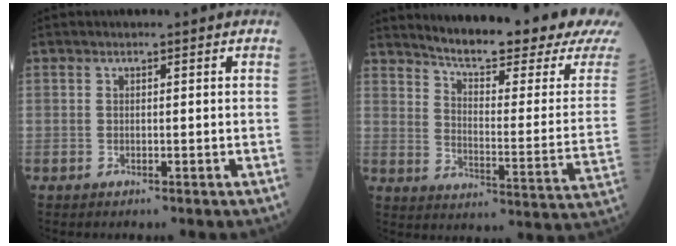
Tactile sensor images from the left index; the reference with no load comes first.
{"total": 21.2, "force": [19.2, 0.4, 9.0], "torque": [-0.135, -0.081, 0.247]}